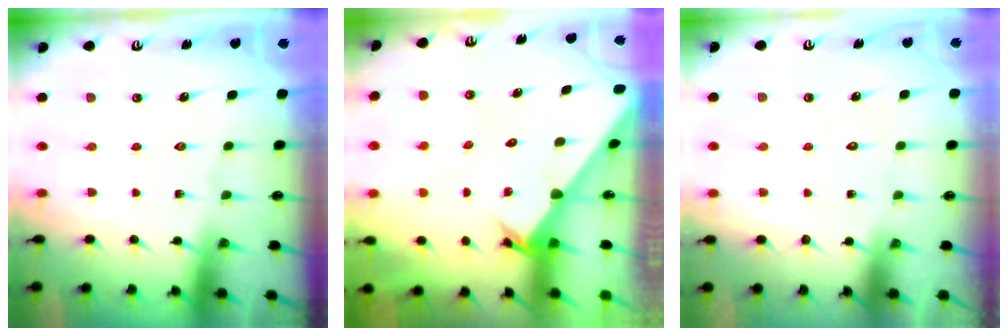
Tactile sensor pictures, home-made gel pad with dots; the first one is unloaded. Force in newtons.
{"total": 2.2, "press": 2.2, "slide": 0.1}
{"total": 1.5, "press": 1.5, "slide": 0.0}